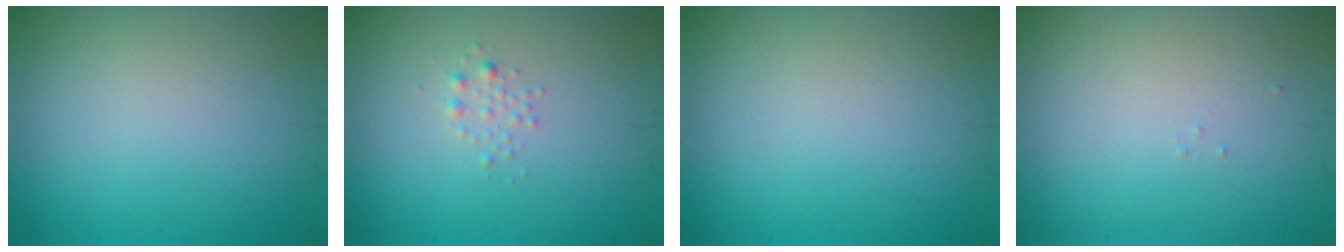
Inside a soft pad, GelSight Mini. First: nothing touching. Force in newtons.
{"total": 0.9, "press": 0.9, "slide": 0.0}
{"total": 0.0}
{"total": 0.0}